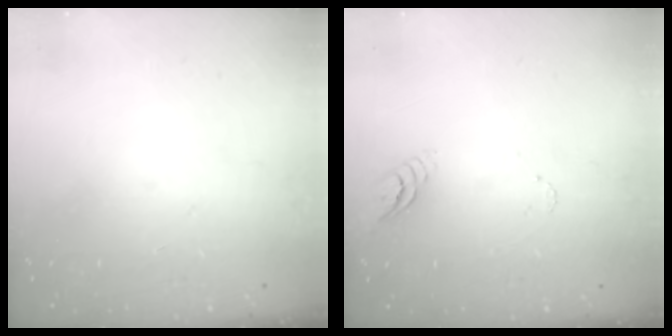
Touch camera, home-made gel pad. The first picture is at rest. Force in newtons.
{"total": 3.4, "press": 3.4, "slide": 0.4}